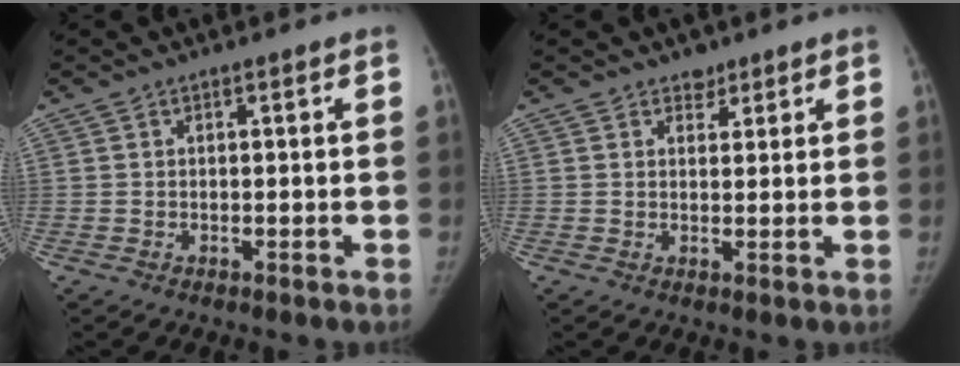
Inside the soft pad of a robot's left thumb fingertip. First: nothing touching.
{"total": 2.3, "force": [1.7, 1.5, 0.3], "torque": [0.013, -0.010, 0.022]}